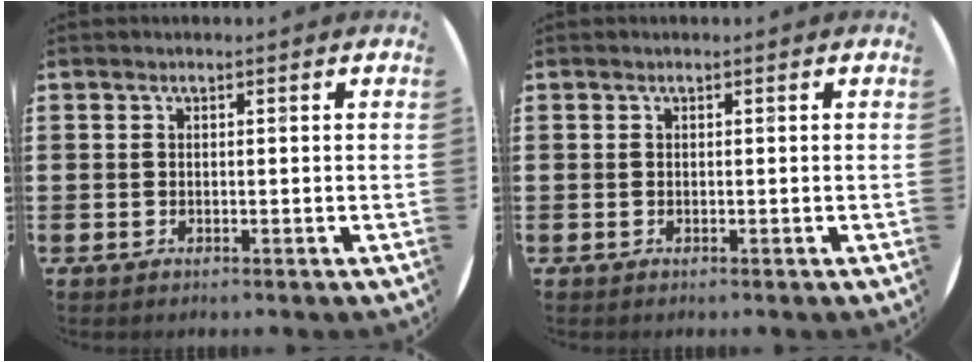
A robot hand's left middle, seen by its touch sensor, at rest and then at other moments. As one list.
[{"total": 0.0}]